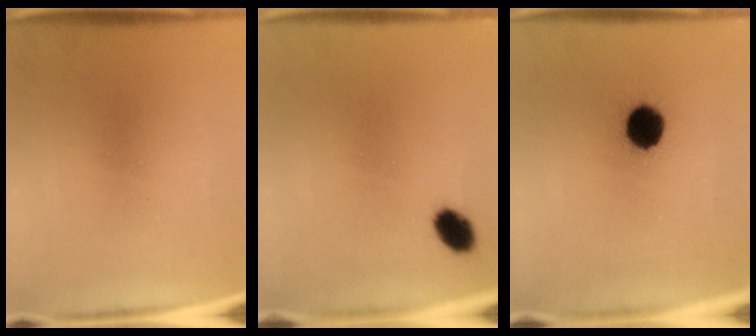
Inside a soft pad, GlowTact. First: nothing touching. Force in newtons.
{"total": 4.7}
{"total": 9.9}